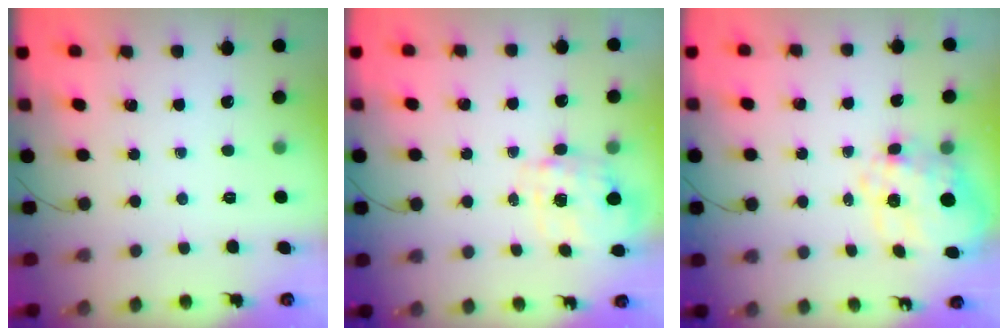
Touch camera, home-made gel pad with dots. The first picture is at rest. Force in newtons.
{"total": 3.9, "press": 3.9, "slide": 0.8}
{"total": 12.2, "press": 12.0, "slide": 2.3}